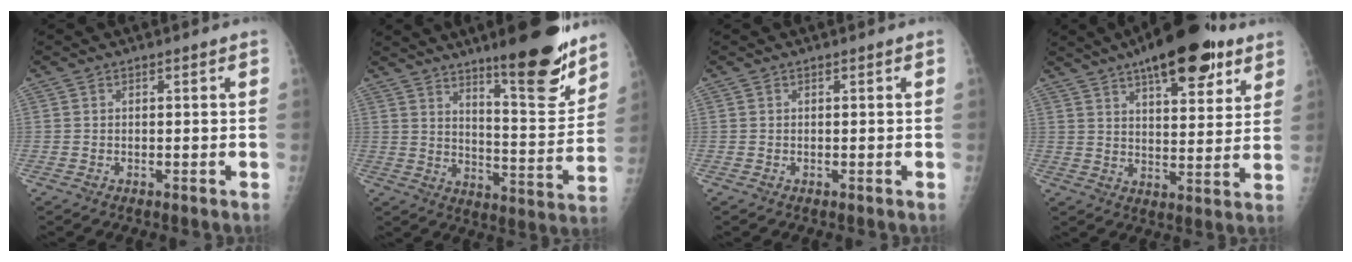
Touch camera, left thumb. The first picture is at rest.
{"total": 17.1, "force": [12.1, 3.2, 11.6], "torque": [-0.130, -0.089, 0.188]}
{"total": 0.0}
{"total": 18.2, "force": [11.2, 6.7, 12.6], "torque": [-0.157, -0.034, 0.167]}